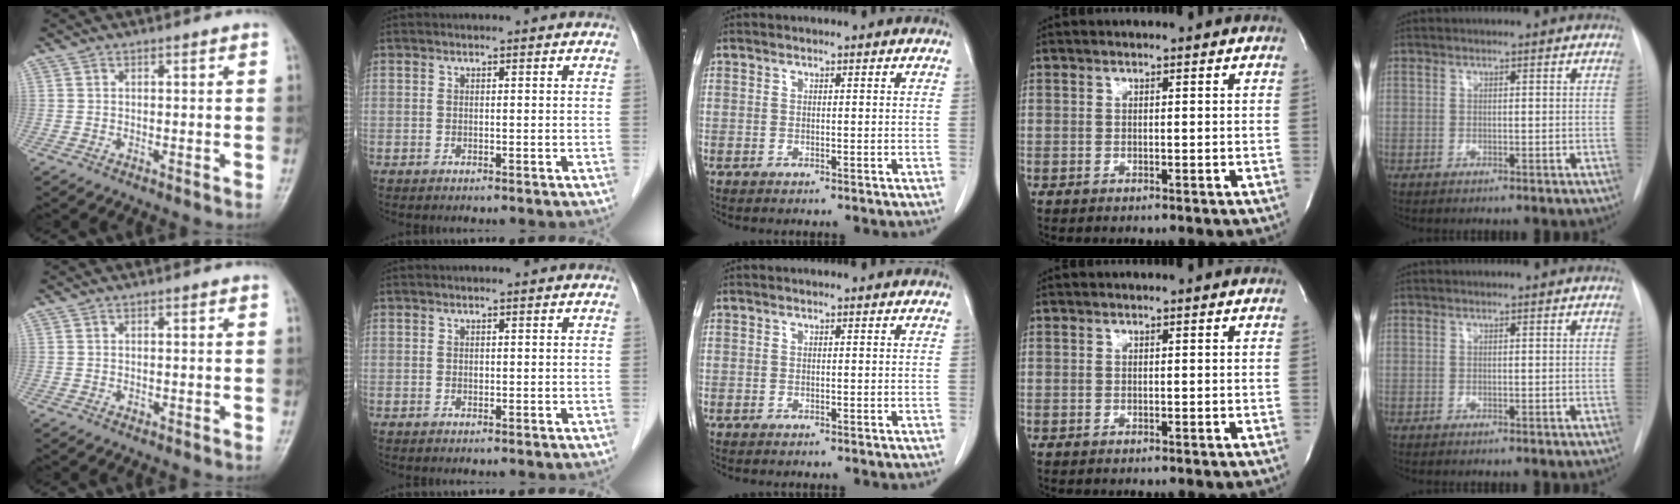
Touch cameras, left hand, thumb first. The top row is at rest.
{"thumb": {"total": 0.6, "force": [0.0, 0.4, 0.4], "torque": [0.000, 0.001, -0.001]}}